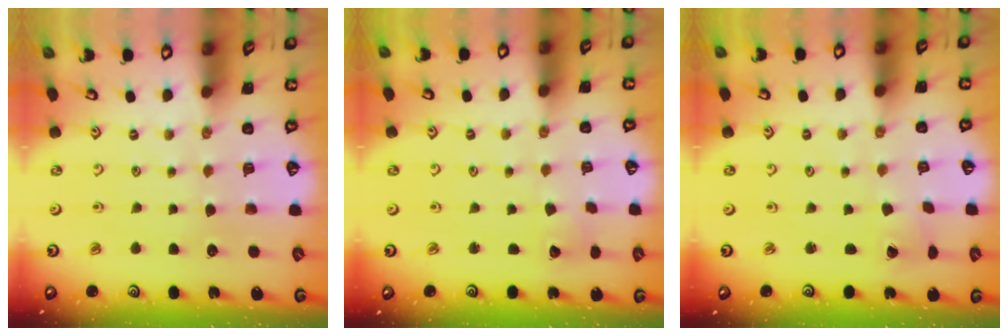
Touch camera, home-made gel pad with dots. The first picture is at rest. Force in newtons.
{"total": 2.9, "press": 2.9, "slide": 0.3}
{"total": 0.9, "press": 0.8, "slide": 0.4}